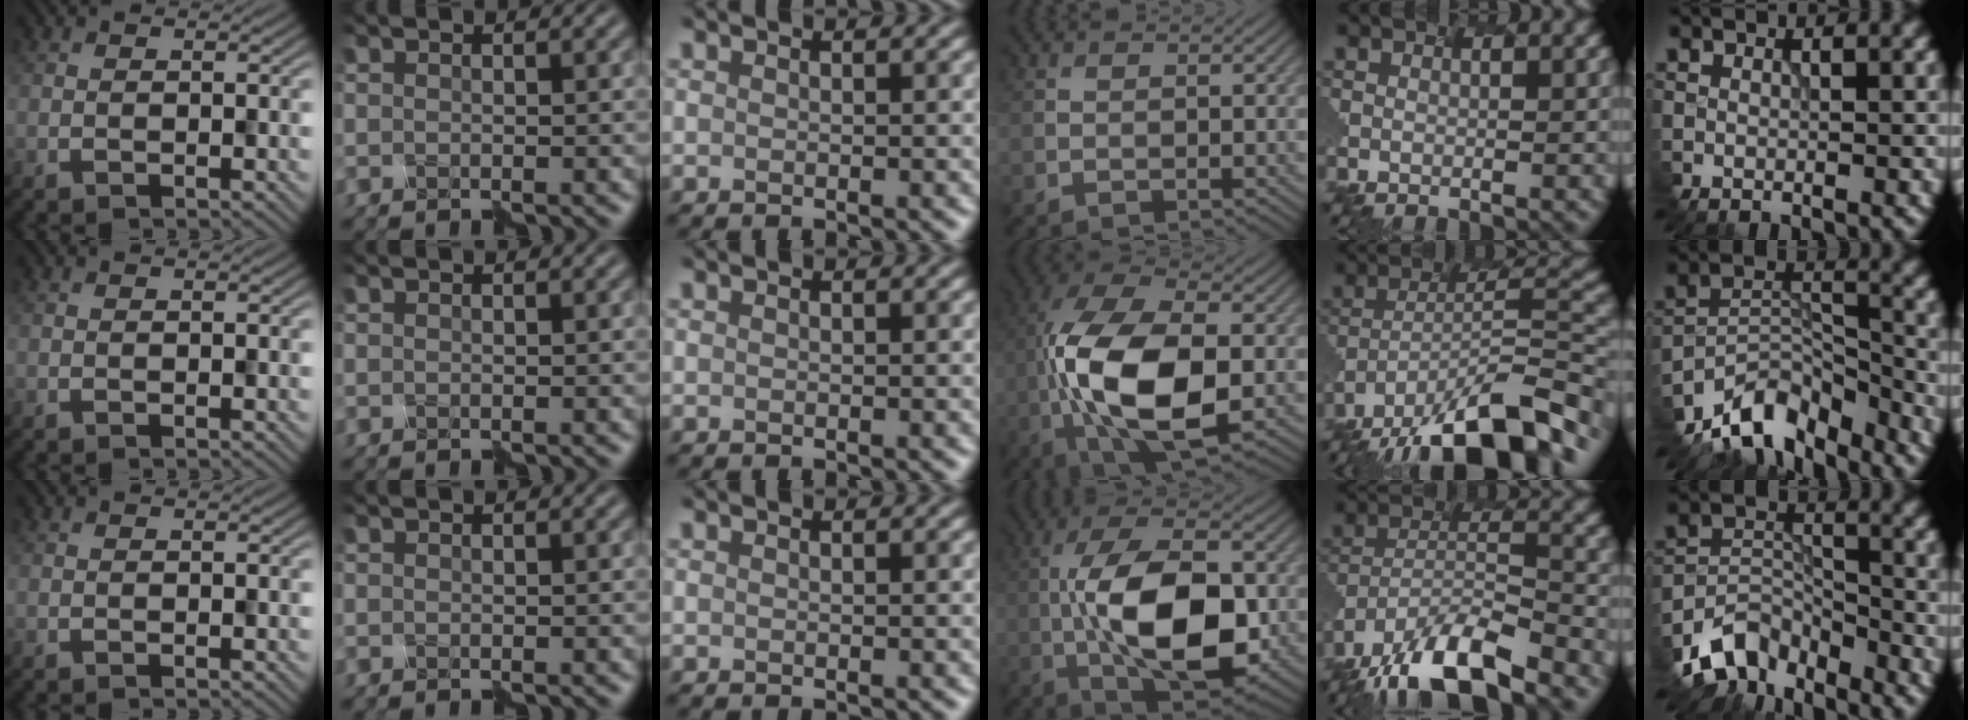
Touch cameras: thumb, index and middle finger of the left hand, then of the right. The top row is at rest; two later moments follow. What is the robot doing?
{"motion": "disassemble", "object": "markers"}